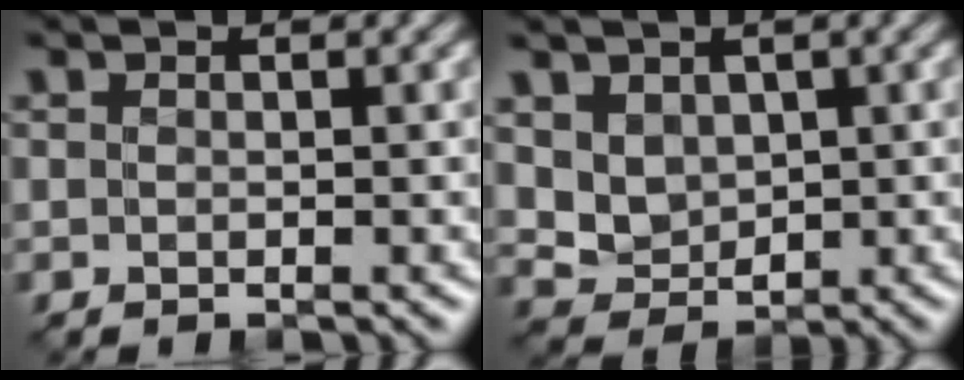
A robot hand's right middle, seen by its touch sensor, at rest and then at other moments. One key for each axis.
{"total": 3.7, "fx": 1.5, "fy": 2.9, "fz": 1.7, "tx": -0.054, "ty": -0.019, "tz": 0.048}